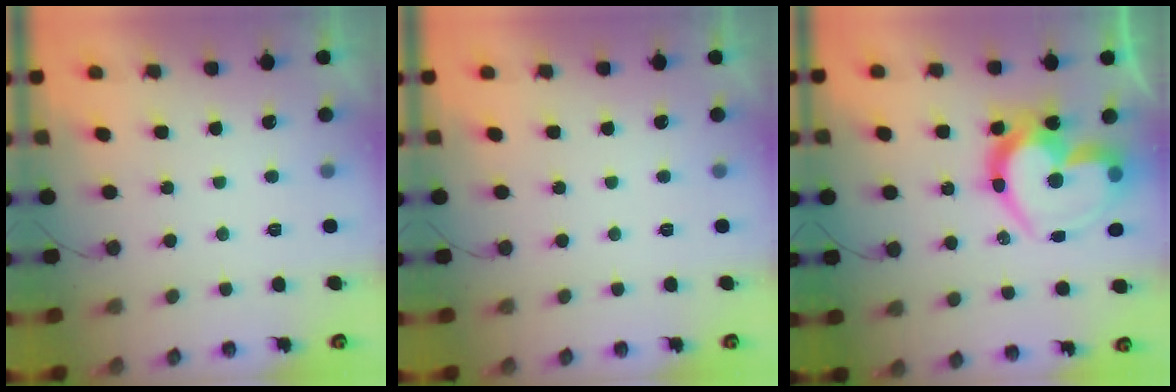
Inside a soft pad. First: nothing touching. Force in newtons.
{"total": 0.0}
{"total": 22.9, "press": 22.8, "slide": 1.9}